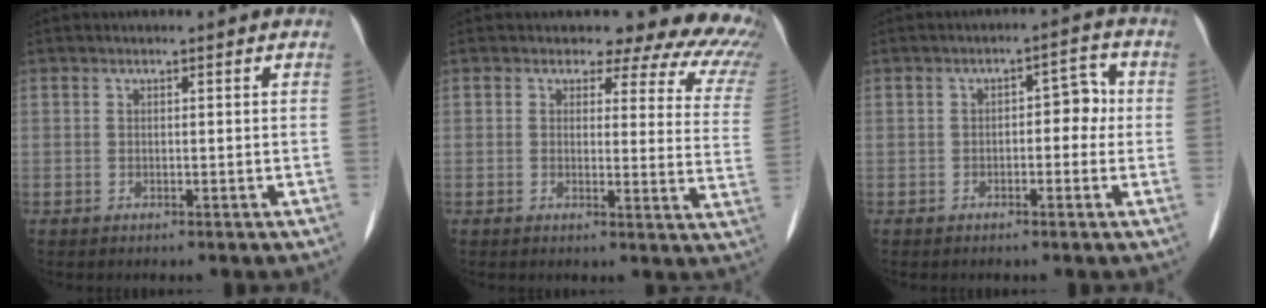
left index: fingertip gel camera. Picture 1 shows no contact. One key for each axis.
{"total": 16.6, "fx": 15.0, "fy": 5.9, "fz": 4.0, "tx": -0.005, "ty": -0.078, "tz": 0.125}
{"total": 4.3, "fx": -0.1, "fy": 2.1, "fz": 3.7, "tx": -0.043, "ty": 0.028, "tz": -0.005}